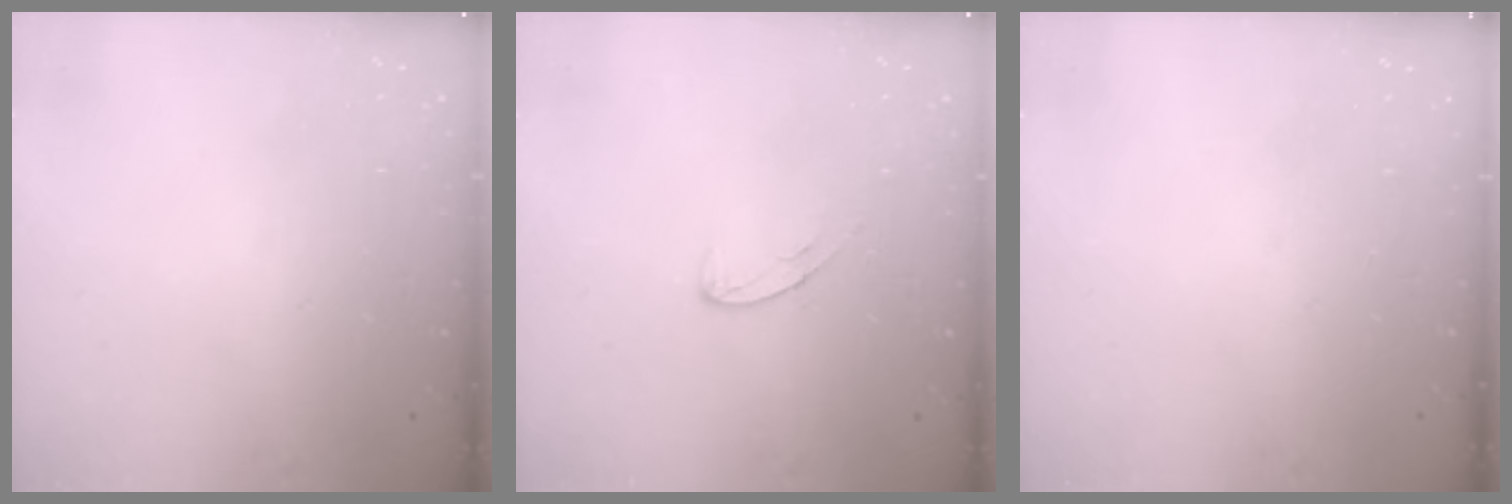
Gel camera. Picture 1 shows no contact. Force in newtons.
{"total": 5.7, "press": 5.7, "slide": 0.4}
{"total": 0.0}